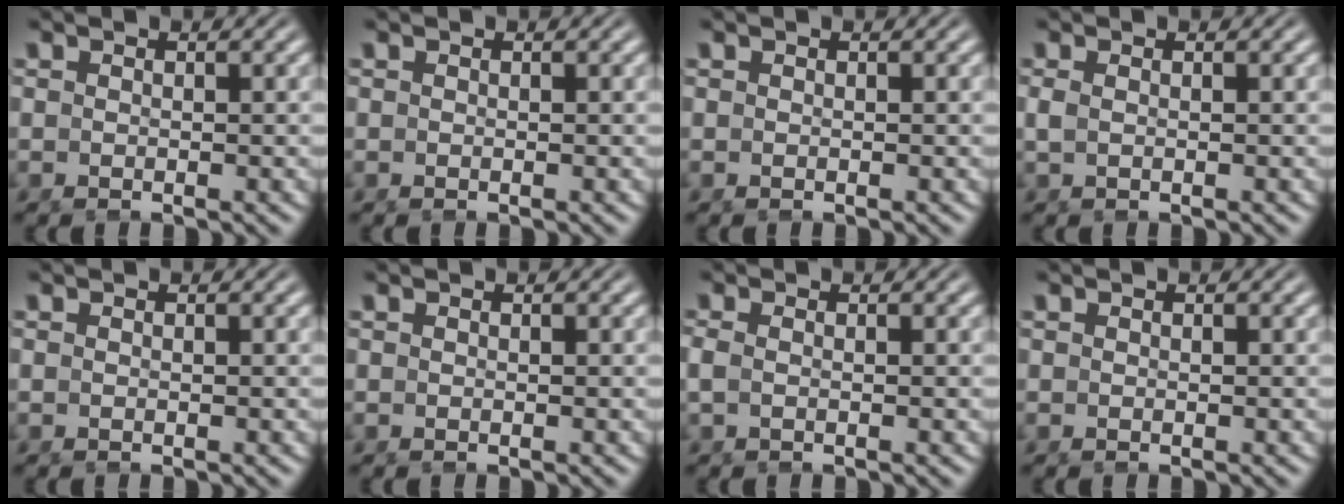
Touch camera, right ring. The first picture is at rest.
{"total": 0.0}
{"total": 0.0}
{"total": 0.6, "force": [-0.1, 0.0, 0.6], "torque": [-0.021, -0.010, 0.007]}
{"total": 0.0}
{"total": 0.0}
{"total": 1.0, "force": [-0.4, 0.3, 0.8], "torque": [-0.029, -0.011, -0.001]}
{"total": 0.0}